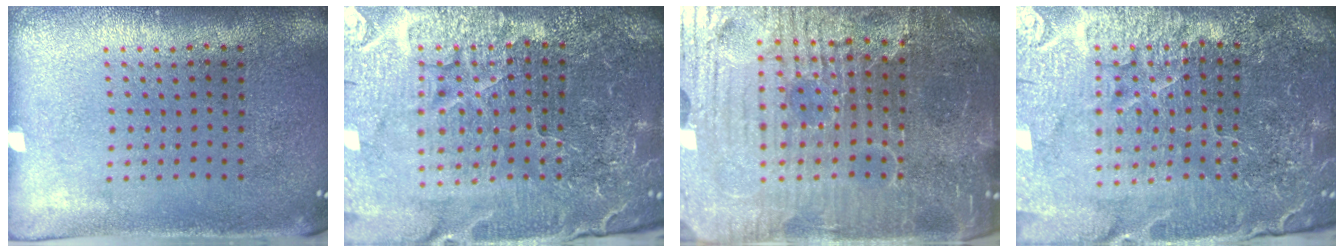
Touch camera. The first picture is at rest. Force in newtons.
{"total": 5.8, "press": 5.3, "slide": 2.4}
{"total": 6.6, "press": 6.0, "slide": 2.8}
{"total": 5.9, "press": 5.3, "slide": 2.6}